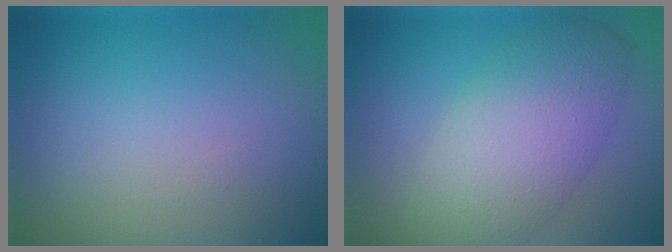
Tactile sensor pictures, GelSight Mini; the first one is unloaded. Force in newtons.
{"total": 7.6, "press": 7.6, "slide": 0.4}